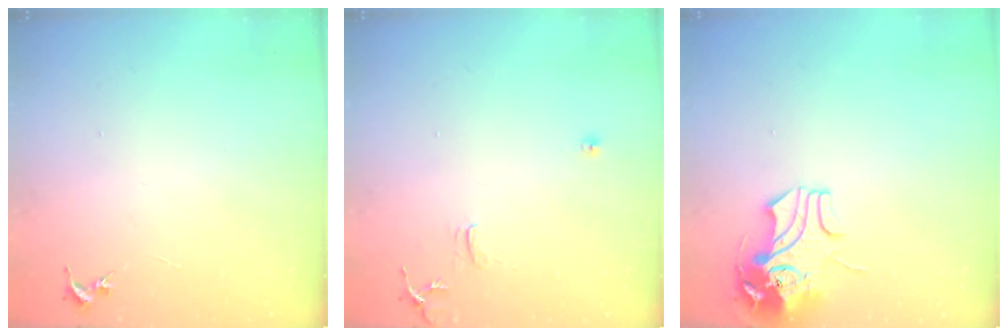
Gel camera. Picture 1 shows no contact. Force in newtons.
{"total": 7.2, "press": 7.2, "slide": 0.8}
{"total": 9.6, "press": 9.5, "slide": 1.4}